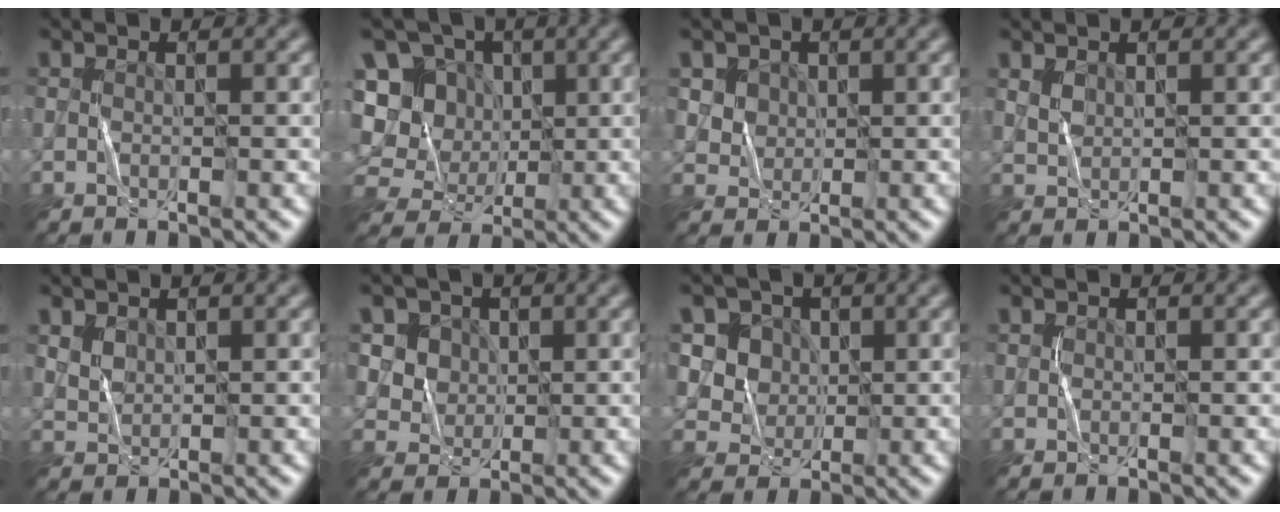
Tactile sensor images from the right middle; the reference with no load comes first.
{"total": 11.5, "force": [1.1, 10.7, 4.1], "torque": [-0.126, 0.025, 0.013]}
{"total": 4.1, "force": [2.1, 3.2, 1.6], "torque": [-0.048, 0.001, 0.044]}
{"total": 1.1, "force": [0.7, 0.6, 0.6], "torque": [-0.018, 0.001, 0.020]}
{"total": 1.6, "force": [0.9, 1.0, 0.7], "torque": [-0.020, 0.000, 0.024]}
{"total": 5.4, "force": [2.5, 4.3, 1.9], "torque": [-0.043, -0.004, 0.045]}
{"total": 6.0, "force": [2.5, 5.0, 2.4], "torque": [-0.049, -0.002, 0.041]}
{"total": 0.0}